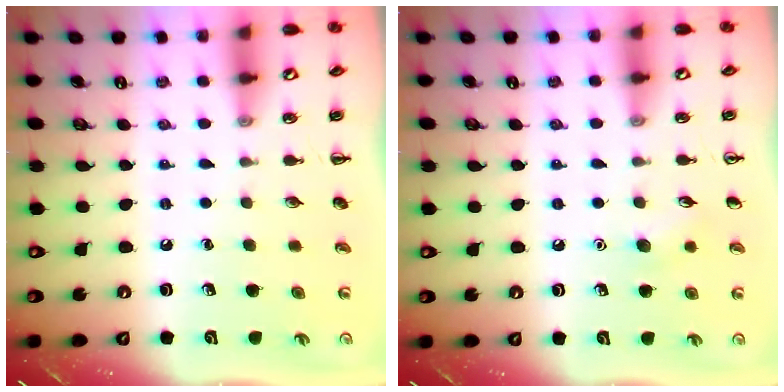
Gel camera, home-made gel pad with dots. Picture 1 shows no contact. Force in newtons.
{"total": 4.9, "press": 4.6, "slide": 1.4}